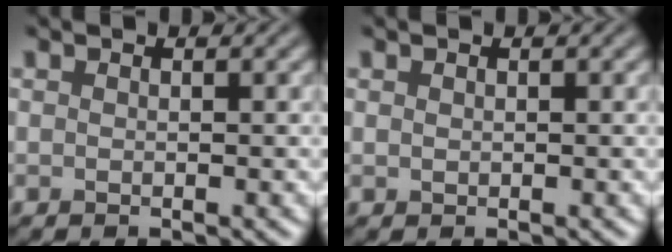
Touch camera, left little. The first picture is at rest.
{"total": 0.0}